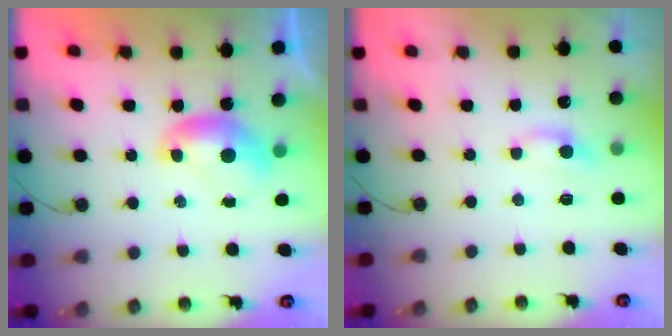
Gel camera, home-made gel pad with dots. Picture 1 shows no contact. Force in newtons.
{"total": 0.7, "press": 0.5, "slide": 0.5}